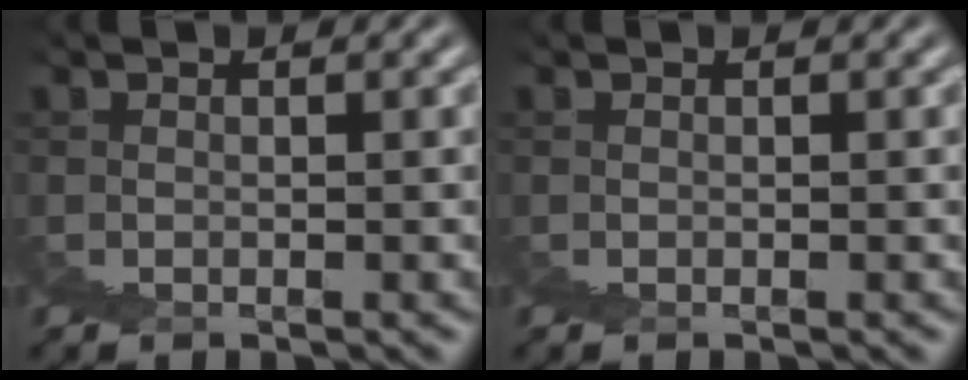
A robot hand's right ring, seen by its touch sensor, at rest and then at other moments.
{"total": 0.0}